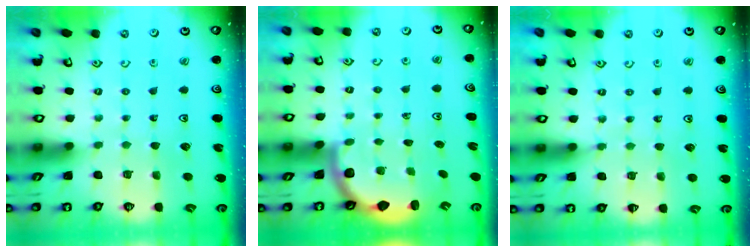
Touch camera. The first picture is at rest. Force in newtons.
{"total": 2.6, "press": 2.5, "slide": 0.6}
{"total": 4.7, "press": 4.6, "slide": 0.7}